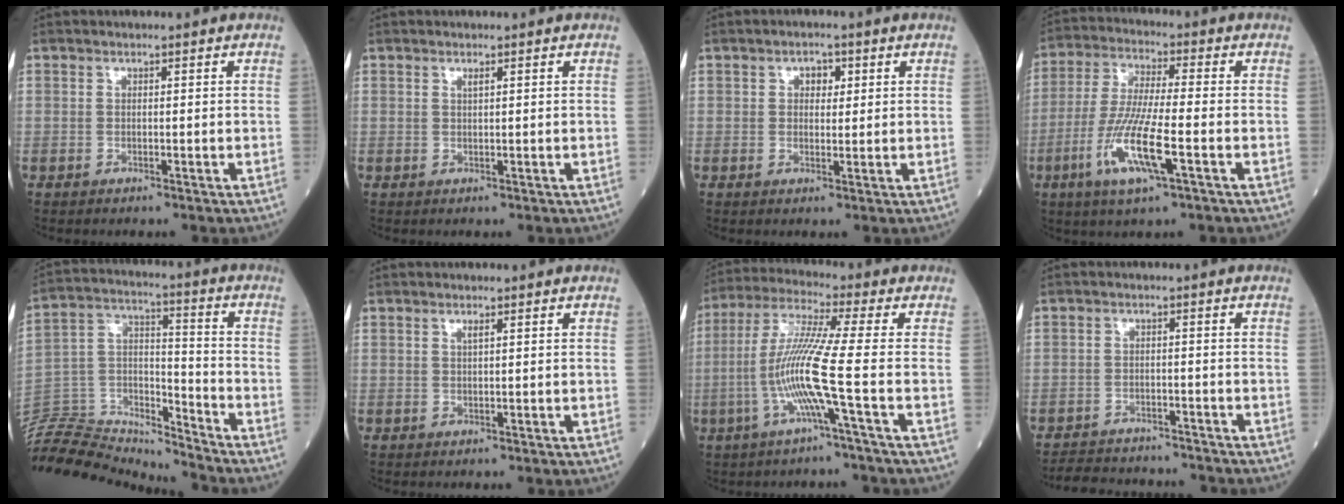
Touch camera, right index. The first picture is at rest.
{"total": 0.6, "force": [0.4, 0.0, 0.5], "torque": [-0.011, -0.002, 0.007]}
{"total": 2.5, "force": [0.9, 1.6, 1.7], "torque": [-0.022, 0.008, 0.013]}
{"total": 11.2, "force": [-4.1, 0.8, 10.4], "torque": [-0.214, -0.017, -0.080]}
{"total": 18.8, "force": [-18.5, 1.5, 2.5], "torque": [-0.042, 0.039, -0.318]}
{"total": 0.8, "force": [0.4, 0.0, 0.7], "torque": [-0.015, -0.001, 0.007]}
{"total": 10.5, "force": [-2.9, -1.6, 10.0], "torque": [-0.207, -0.001, -0.063]}
{"total": 9.7, "force": [-9.1, 2.4, 2.0], "torque": [-0.033, 0.008, -0.125]}